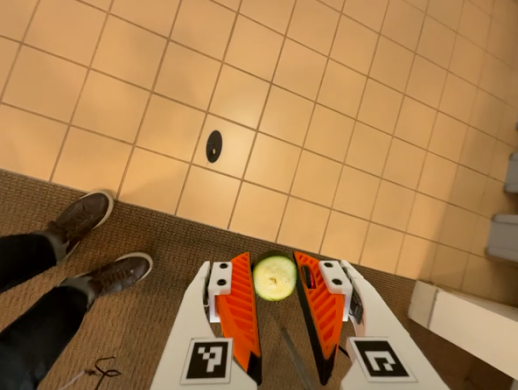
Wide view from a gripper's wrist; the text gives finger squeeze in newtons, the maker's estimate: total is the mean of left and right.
{"total": 6.5, "left": 6.3, "right": 6.6}